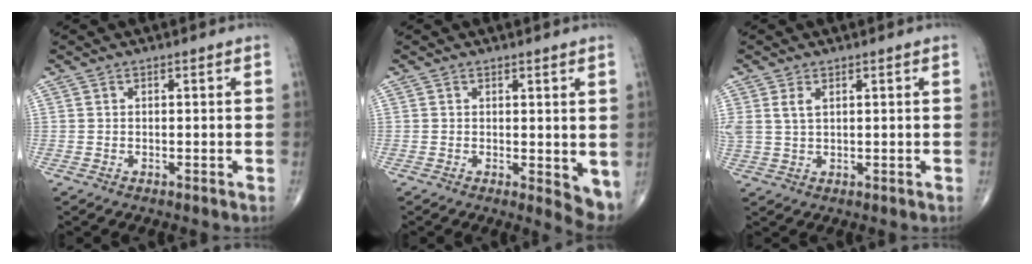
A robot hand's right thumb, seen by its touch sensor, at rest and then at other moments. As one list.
[{"total": 4.7, "force": [0.4, 2.0, 4.3], "torque": [-0.049, -0.014, 0.006]}, {"total": 3.5, "force": [1.3, 1.9, 2.6], "torque": [-0.066, 0.007, 0.035]}]